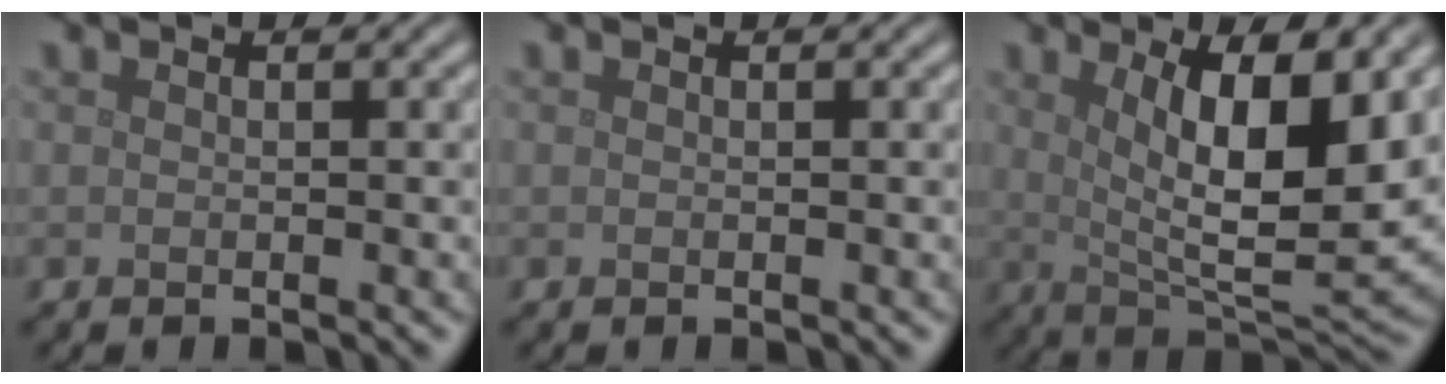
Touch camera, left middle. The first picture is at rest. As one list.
[{"total": 0.0}, {"total": 10.8, "force": [2.6, 3.3, 9.9], "torque": [-0.148, -0.014, 0.048]}]